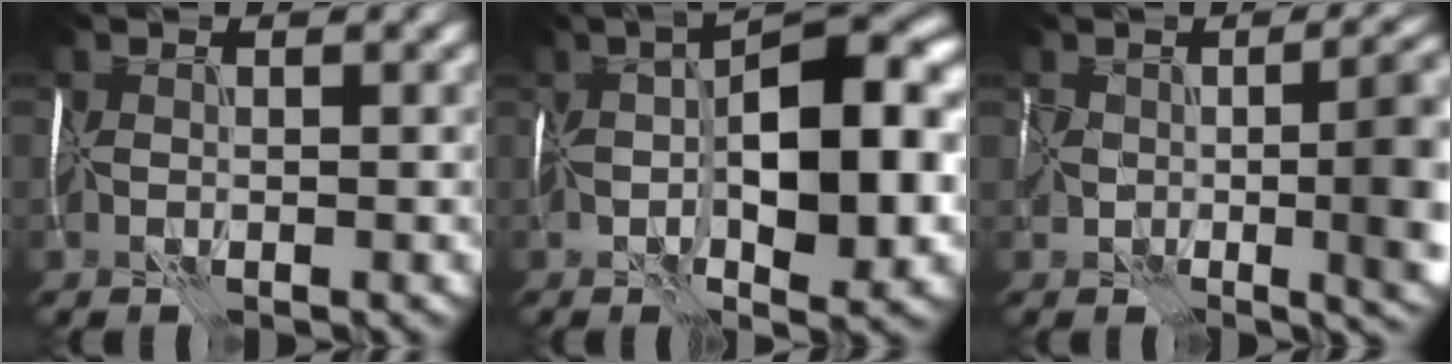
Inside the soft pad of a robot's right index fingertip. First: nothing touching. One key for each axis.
{"total": 12.3, "fx": 0.5, "fy": 4.3, "fz": 11.5, "tx": -0.173, "ty": 0.012, "tz": 0.004}
{"total": 11.6, "fx": -1.7, "fy": 5.3, "fz": 10.2, "tx": -0.112, "ty": -0.020, "tz": -0.003}